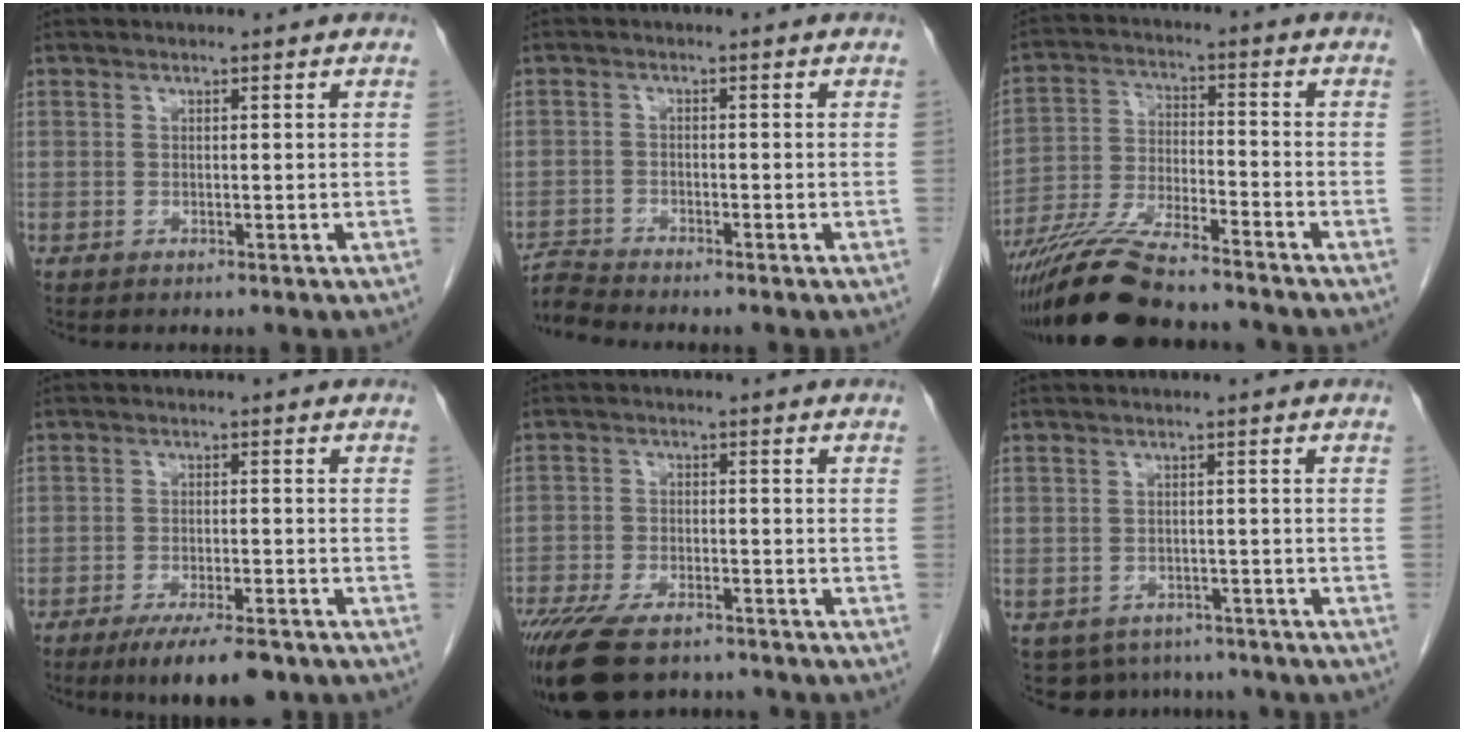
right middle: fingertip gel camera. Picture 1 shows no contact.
{"total": 3.4, "force": [-3.1, -1.2, -0.5], "torque": [0.004, -0.014, -0.060]}
{"total": 14.0, "force": [-12.0, 1.3, 7.0], "torque": [-0.134, -0.019, -0.214]}
{"total": 8.5, "force": [-6.1, 1.9, 5.6], "torque": [-0.083, -0.013, -0.092]}
{"total": 12.9, "force": [-9.7, 4.8, 7.0], "torque": [-0.141, -0.016, -0.156]}
{"total": 7.1, "force": [-5.6, 4.2, 1.3], "torque": [-0.018, 0.001, -0.067]}